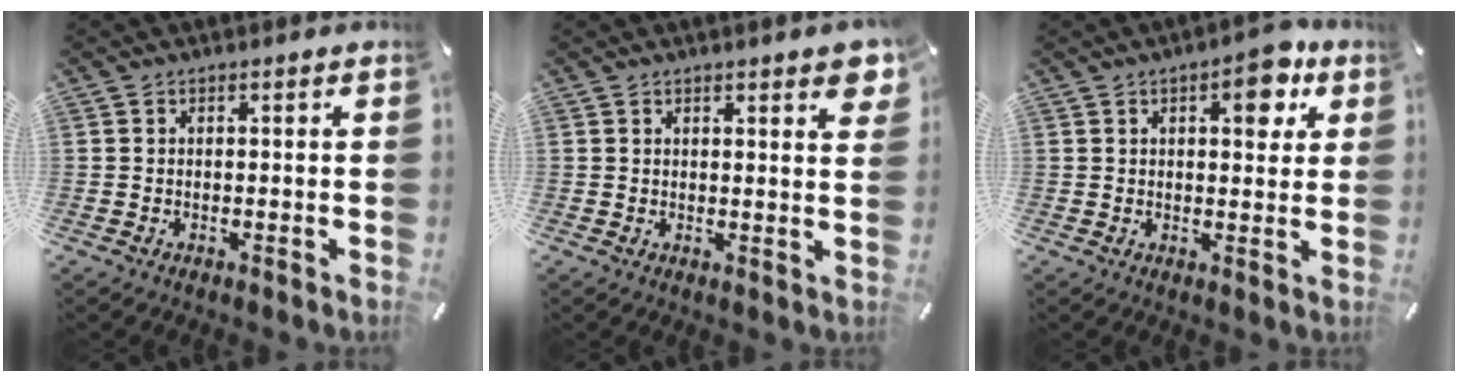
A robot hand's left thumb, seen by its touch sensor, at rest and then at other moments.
{"total": 3.2, "force": [2.3, 0.5, 2.2], "torque": [-0.032, -0.012, 0.037]}
{"total": 8.6, "force": [3.6, 4.2, 6.5], "torque": [-0.069, -0.015, 0.052]}